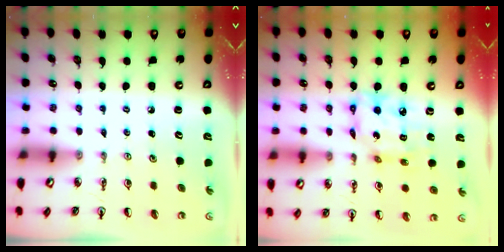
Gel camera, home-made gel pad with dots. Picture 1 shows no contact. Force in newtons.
{"total": 11.9, "press": 11.8, "slide": 0.9}